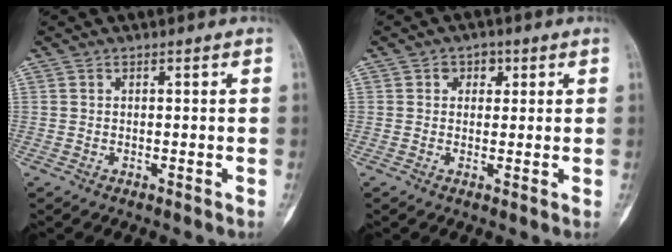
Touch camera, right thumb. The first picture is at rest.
{"total": 3.0, "force": [0.9, 2.5, 1.4], "torque": [0.004, 0.003, 0.007]}